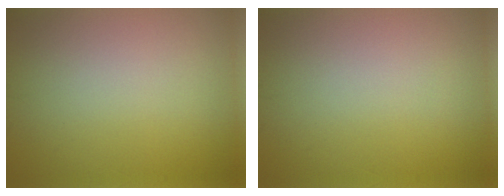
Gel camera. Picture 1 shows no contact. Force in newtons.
{"total": 0.0}